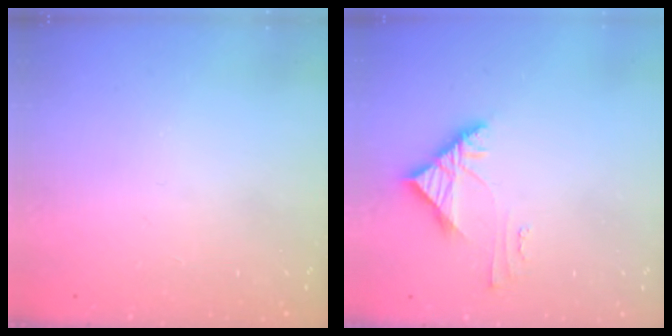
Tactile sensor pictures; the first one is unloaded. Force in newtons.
{"total": 4.3, "press": 4.3, "slide": 0.5}